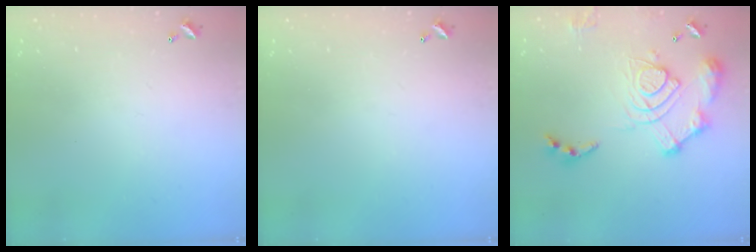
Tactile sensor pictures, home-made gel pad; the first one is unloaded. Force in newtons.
{"total": 0.0}
{"total": 16.1, "press": 16.0, "slide": 2.0}